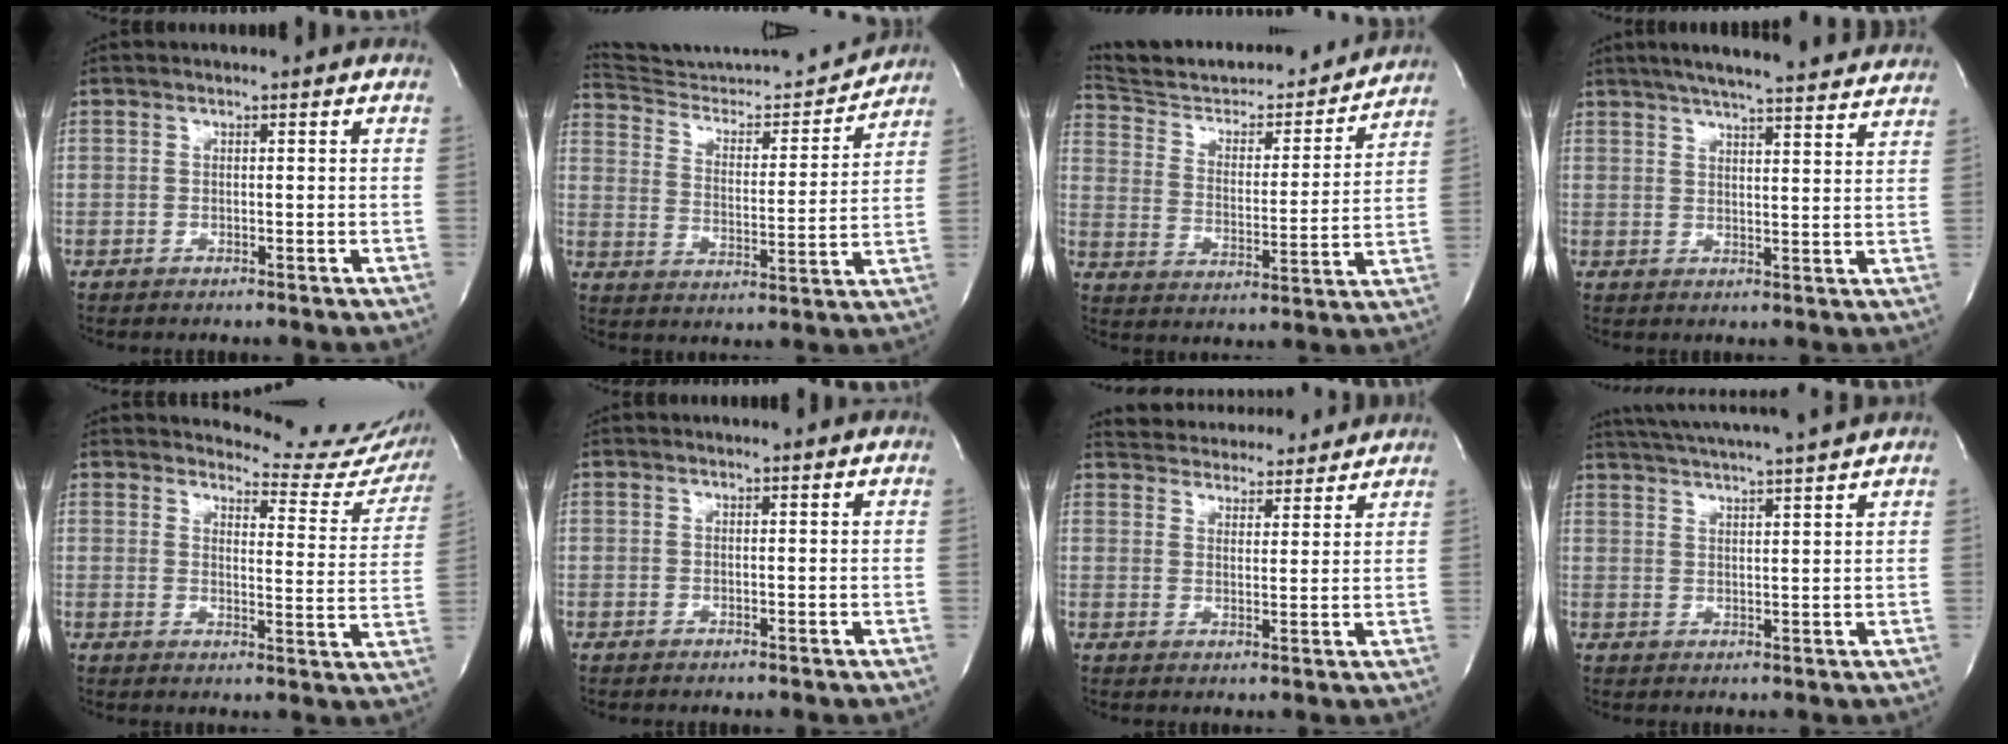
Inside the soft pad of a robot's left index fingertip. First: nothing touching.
{"total": 16.1, "force": [16.0, 0.9, 2.0], "torque": [-0.038, -0.035, 0.241]}
{"total": 21.5, "force": [20.3, 3.8, 5.9], "torque": [-0.093, -0.023, 0.296]}
{"total": 19.9, "force": [17.7, 1.8, 8.8], "torque": [-0.137, 0.009, 0.223]}
{"total": 14.3, "force": [14.0, 2.0, 1.6], "torque": [-0.005, -0.096, 0.138]}
{"total": 1.7, "force": [1.6, 0.3, 0.2], "torque": [-0.014, 0.009, 0.015]}
{"total": 13.4, "force": [12.7, 3.2, 2.5], "torque": [-0.037, 0.016, 0.173]}
{"total": 13.4, "force": [12.1, -1.1, 5.6], "torque": [-0.111, 0.001, 0.173]}